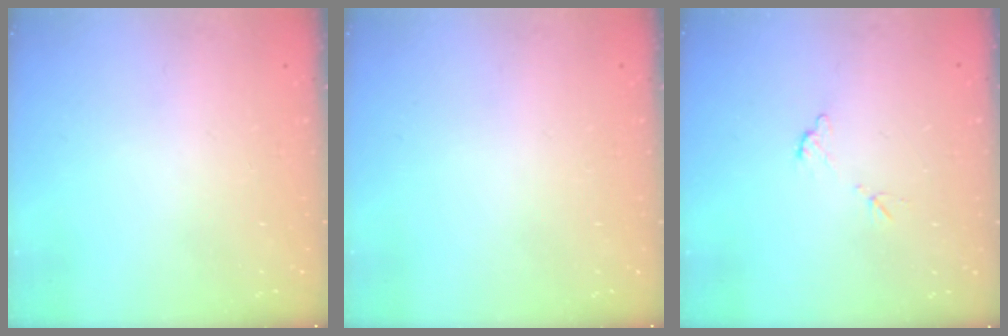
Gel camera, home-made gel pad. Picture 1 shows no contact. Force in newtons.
{"total": 0.0}
{"total": 5.9, "press": 5.9, "slide": 0.3}